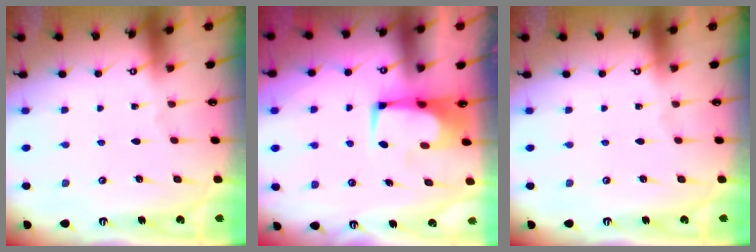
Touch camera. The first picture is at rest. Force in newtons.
{"total": 0.0}
{"total": 0.0}